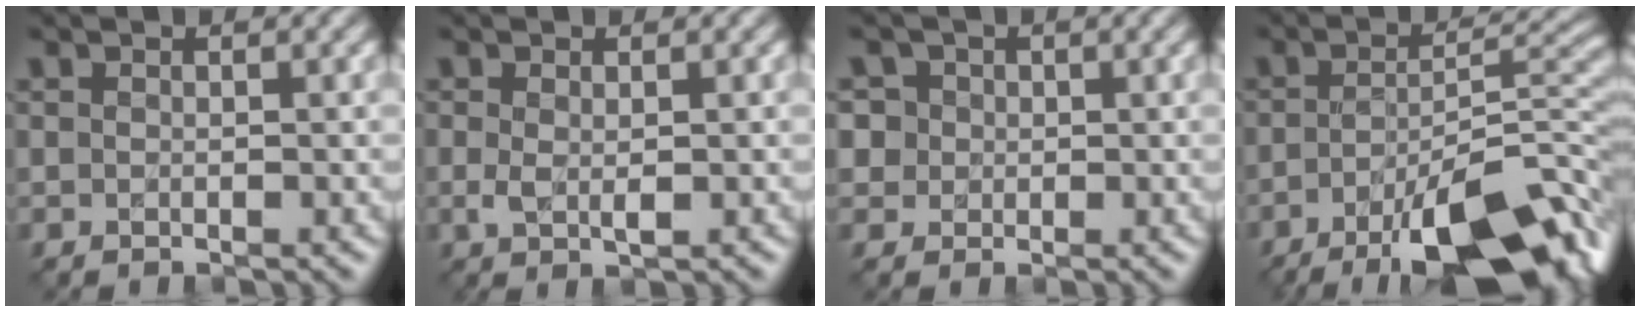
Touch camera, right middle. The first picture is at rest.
{"total": 1.7, "force": [0.0, 0.7, 1.6], "torque": [-0.034, -0.002, 0.002]}
{"total": 4.6, "force": [1.8, 3.8, 1.7], "torque": [-0.028, 0.021, 0.015]}
{"total": 12.9, "force": [-6.8, 3.7, 10.4], "torque": [-0.161, -0.003, -0.107]}